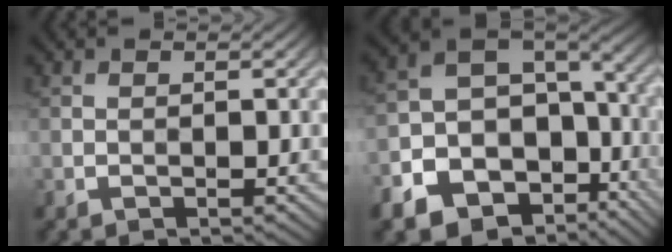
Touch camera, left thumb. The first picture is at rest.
{"total": 16.3, "force": [-7.9, 11.5, 8.5], "torque": [-0.215, -0.062, -0.109]}